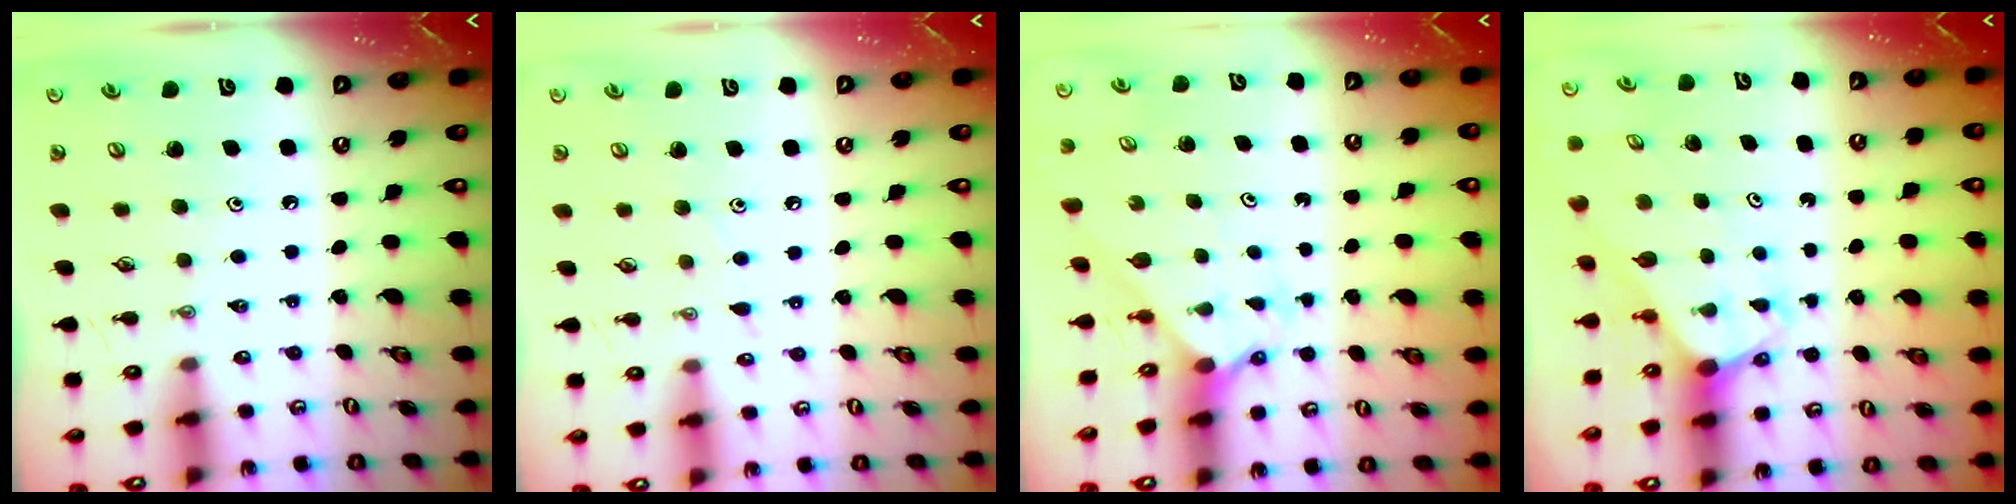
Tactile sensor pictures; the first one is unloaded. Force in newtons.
{"total": 3.8, "press": 3.8, "slide": 0.6}
{"total": 2.0, "press": 2.0, "slide": 0.2}
{"total": 3.0, "press": 3.0, "slide": 0.2}